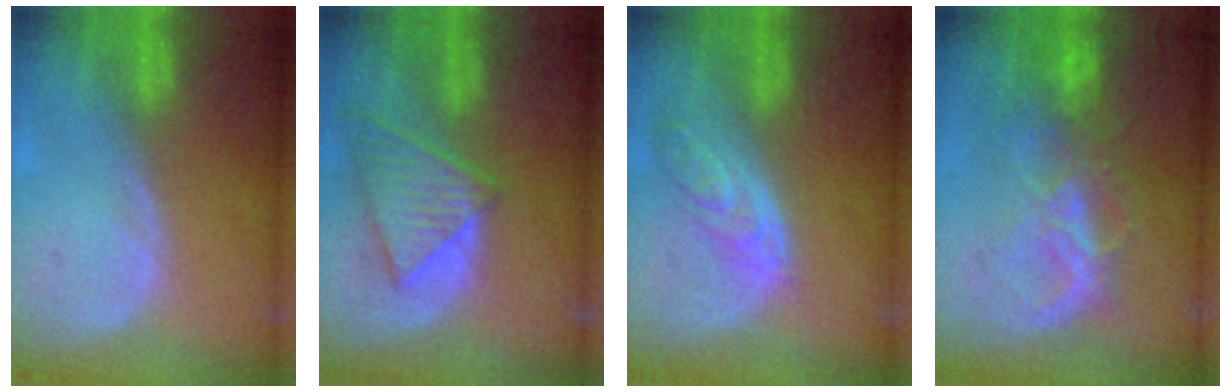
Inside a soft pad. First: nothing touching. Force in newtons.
{"total": 8.2, "press": 7.3, "slide": 3.8}
{"total": 5.6, "press": 5.1, "slide": 2.2}
{"total": 7.3, "press": 7.2, "slide": 1.3}